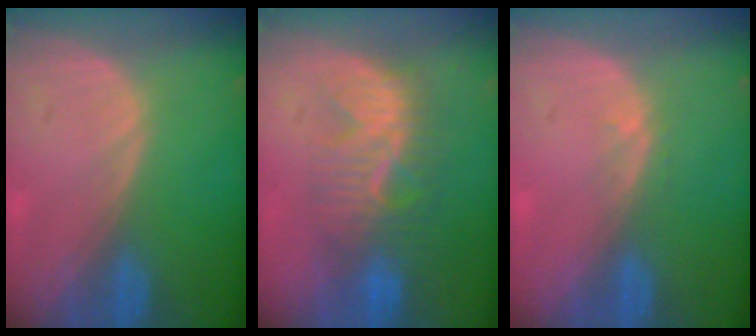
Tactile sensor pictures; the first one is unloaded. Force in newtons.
{"total": 8.4, "press": 8.0, "slide": 2.4}
{"total": 1.0, "press": 0.7, "slide": 0.7}